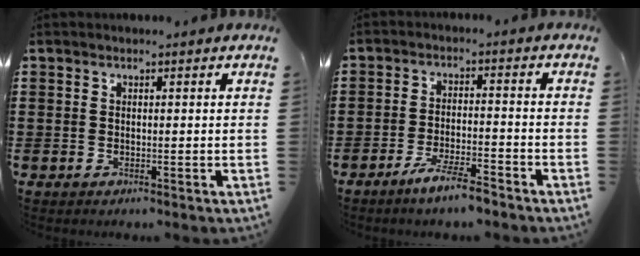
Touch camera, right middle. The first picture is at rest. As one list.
[{"total": 5.2, "force": [-4.3, 0.4, 2.9], "torque": [-0.061, -0.003, -0.081]}]